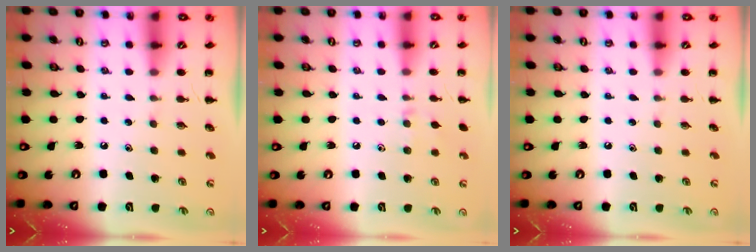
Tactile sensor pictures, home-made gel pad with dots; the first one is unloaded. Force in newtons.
{"total": 6.0, "press": 5.8, "slide": 1.7}
{"total": 0.0}